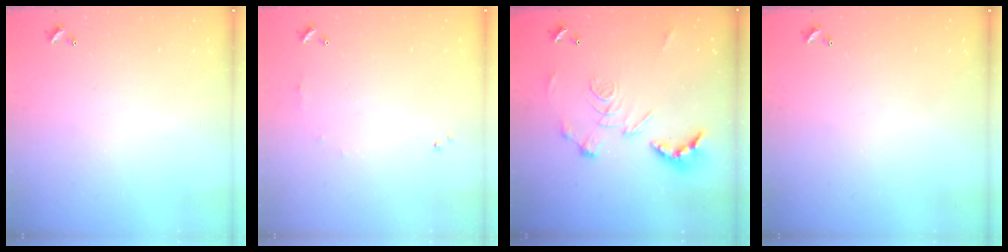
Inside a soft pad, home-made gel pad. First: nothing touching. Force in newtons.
{"total": 4.7, "press": 4.7, "slide": 0.7}
{"total": 2.9, "press": 2.3, "slide": 1.7}
{"total": 0.0}